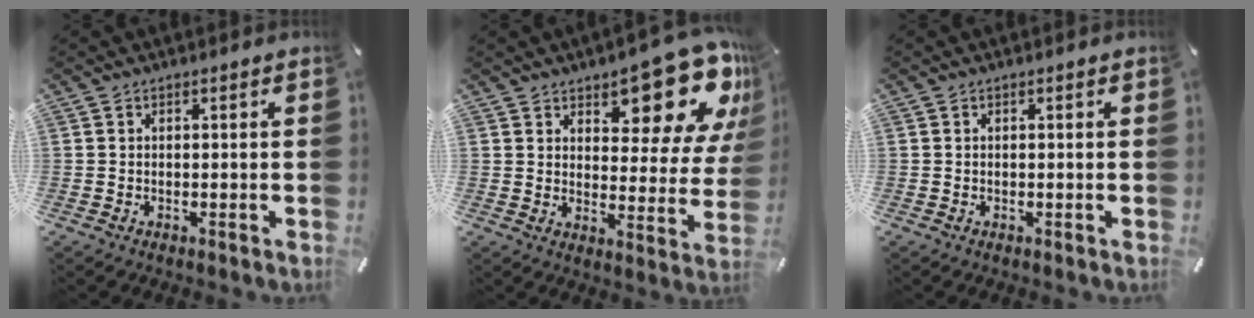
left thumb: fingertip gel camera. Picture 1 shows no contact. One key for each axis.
{"total": 16.0, "fx": 12.0, "fy": 6.5, "fz": 8.4, "tx": -0.089, "ty": -0.103, "tz": 0.199}
{"total": 0.0}